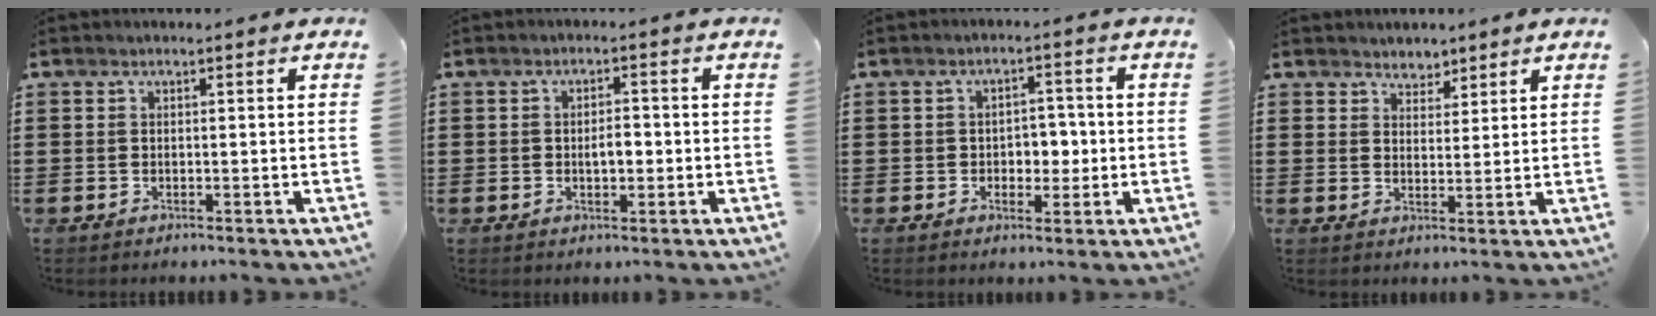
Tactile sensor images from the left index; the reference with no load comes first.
{"total": 2.8, "force": [-0.3, 1.3, 2.5], "torque": [-0.040, 0.001, -0.010]}
{"total": 3.7, "force": [-0.6, 2.7, 2.5], "torque": [-0.048, 0.005, -0.019]}
{"total": 2.8, "force": [2.4, 1.5, -0.1], "torque": [-0.001, 0.002, 0.043]}